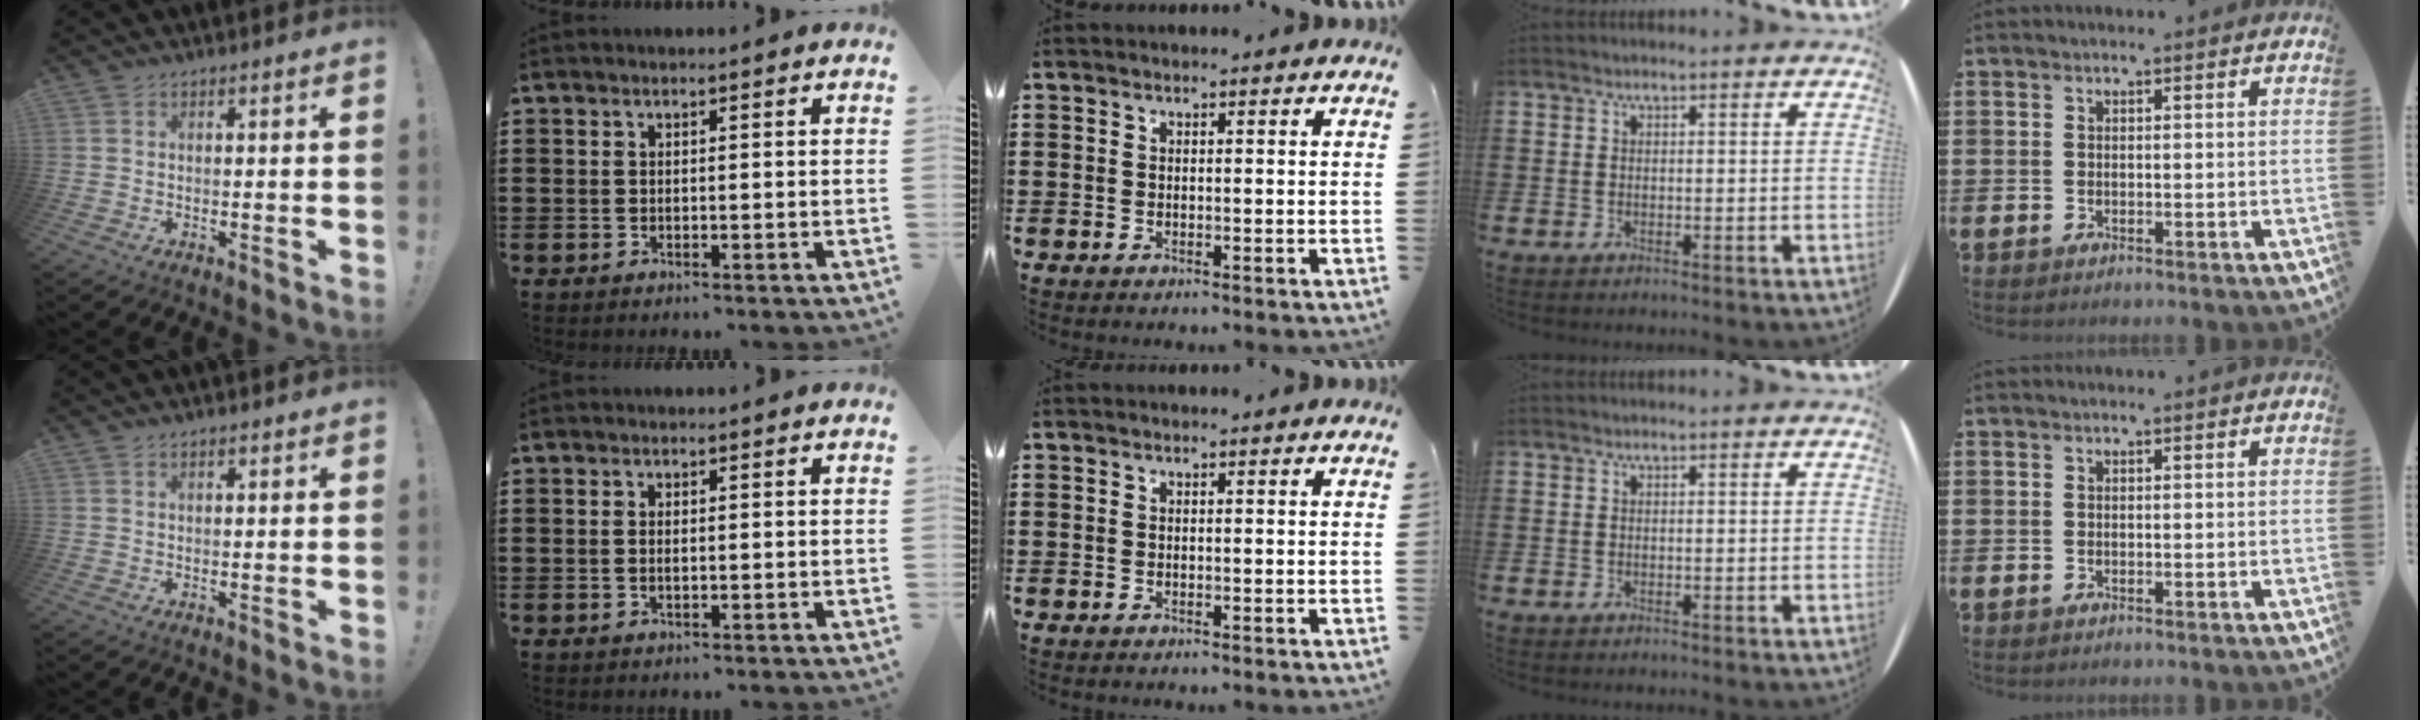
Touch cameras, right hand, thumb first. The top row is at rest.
{"thumb": {"total": 1.0, "force": [0.9, 0.4, 0.4], "torque": [0.000, -0.004, 0.015]}, "index": {"total": 0.8, "force": [-0.1, 0.3, 0.7], "torque": [-0.014, 0.001, -0.002]}}